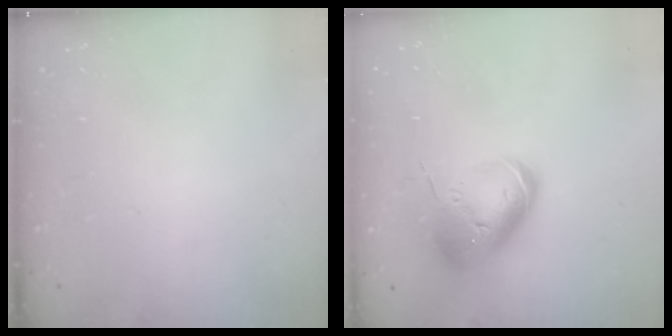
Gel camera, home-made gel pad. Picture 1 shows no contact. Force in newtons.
{"total": 14.6, "press": 14.5, "slide": 2.3}